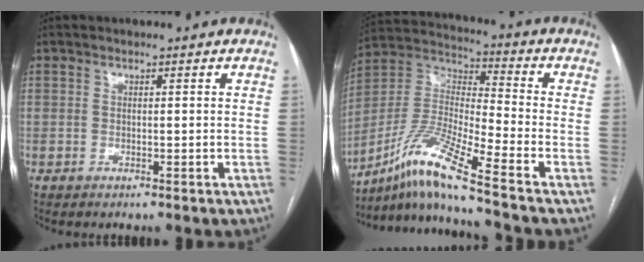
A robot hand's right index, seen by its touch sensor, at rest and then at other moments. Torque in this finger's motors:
{"motor_torque": [1.07, -1.07, 0.19, 0.06]}